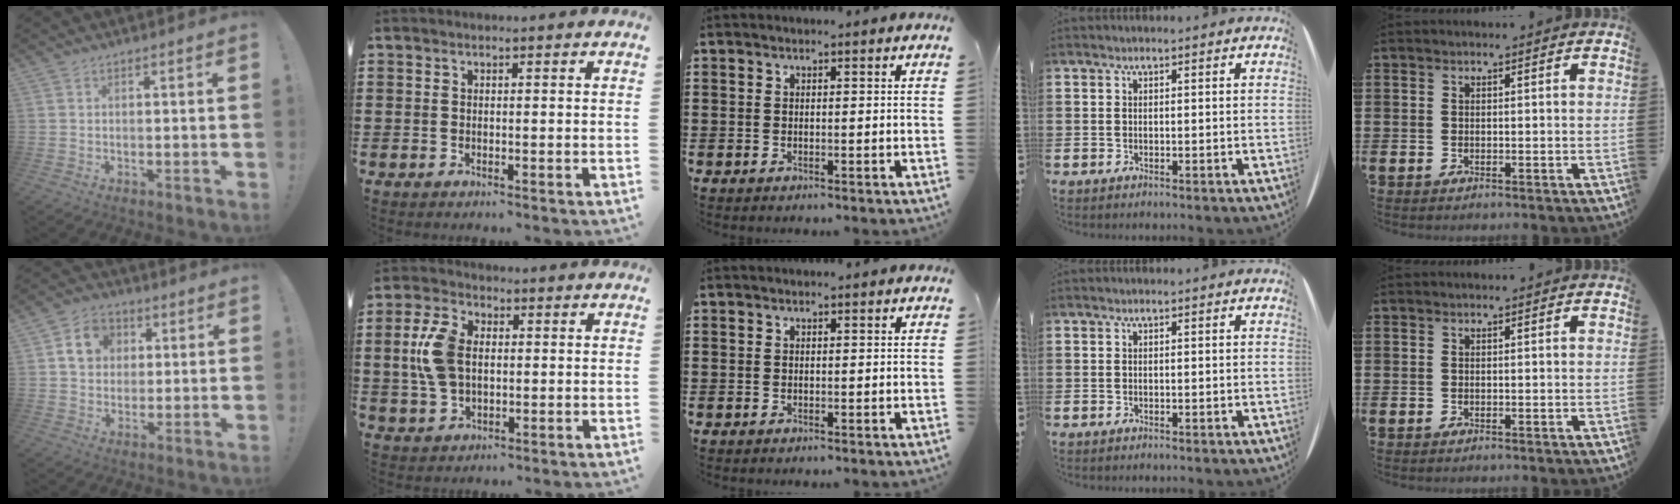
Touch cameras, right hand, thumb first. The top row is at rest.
{"thumb": {"total": 9.1, "force": [2.5, 8.0, 3.6], "torque": [-0.051, 0.002, 0.051]}, "index": {"total": 8.0, "force": [0.6, 5.1, 6.1], "torque": [-0.161, 0.007, 0.001]}}